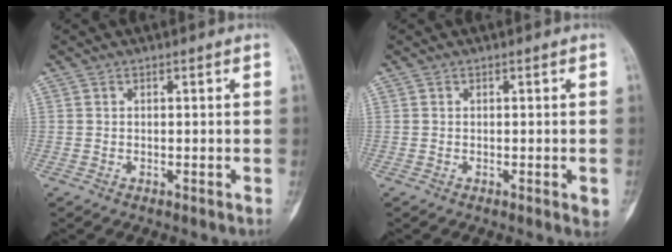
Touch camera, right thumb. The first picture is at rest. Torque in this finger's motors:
{"motor_torque": [0.70, 0.09, -0.15, 0.03, 0.05]}